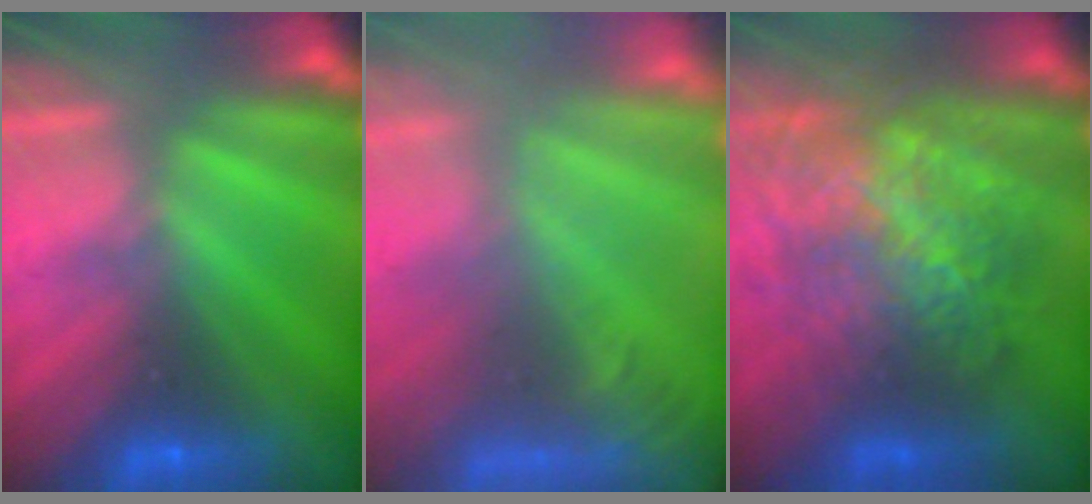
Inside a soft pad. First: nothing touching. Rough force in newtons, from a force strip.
{"total": 7.0}
{"total": 11.3}